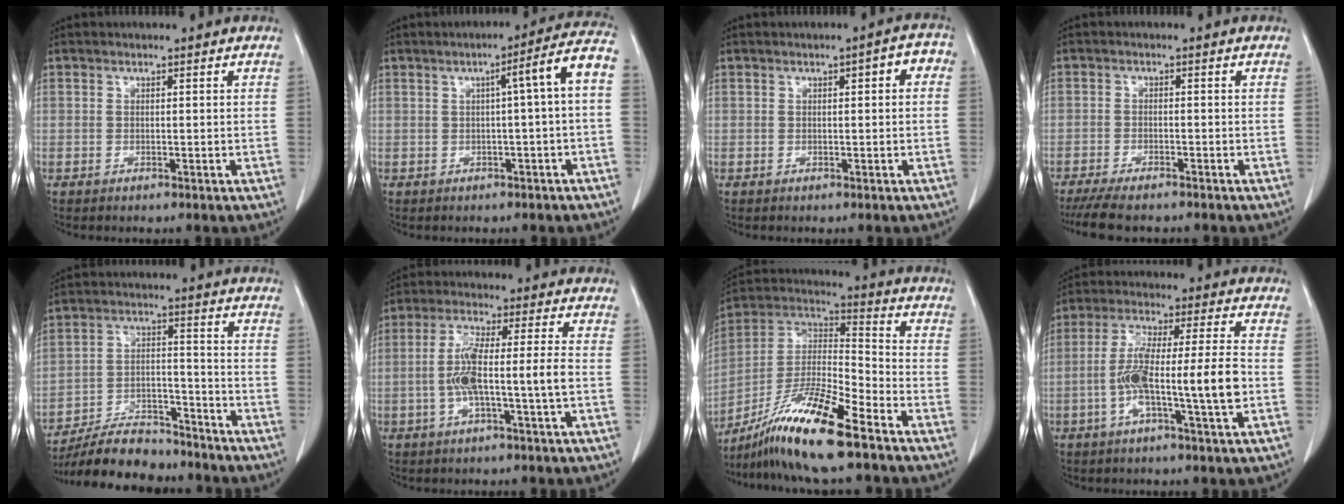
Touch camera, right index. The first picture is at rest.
{"total": 6.9, "force": [0.1, -0.6, 6.9], "torque": [-0.086, 0.019, -0.003]}
{"total": 3.0, "force": [0.4, 1.0, 2.8], "torque": [-0.029, 0.018, 0.002]}
{"total": 6.7, "force": [-5.8, 1.4, 3.1], "torque": [-0.046, -0.014, -0.093]}
{"total": 12.4, "force": [-11.4, 3.6, 3.5], "torque": [-0.055, 0.017, -0.193]}
{"total": 8.6, "force": [-1.6, 0.2, 8.5], "torque": [-0.169, 0.013, -0.031]}
{"total": 15.2, "force": [-10.5, 0.6, 11.0], "torque": [-0.214, -0.009, -0.192]}
{"total": 12.4, "force": [-2.7, 0.3, 12.1], "torque": [-0.226, 0.011, -0.053]}